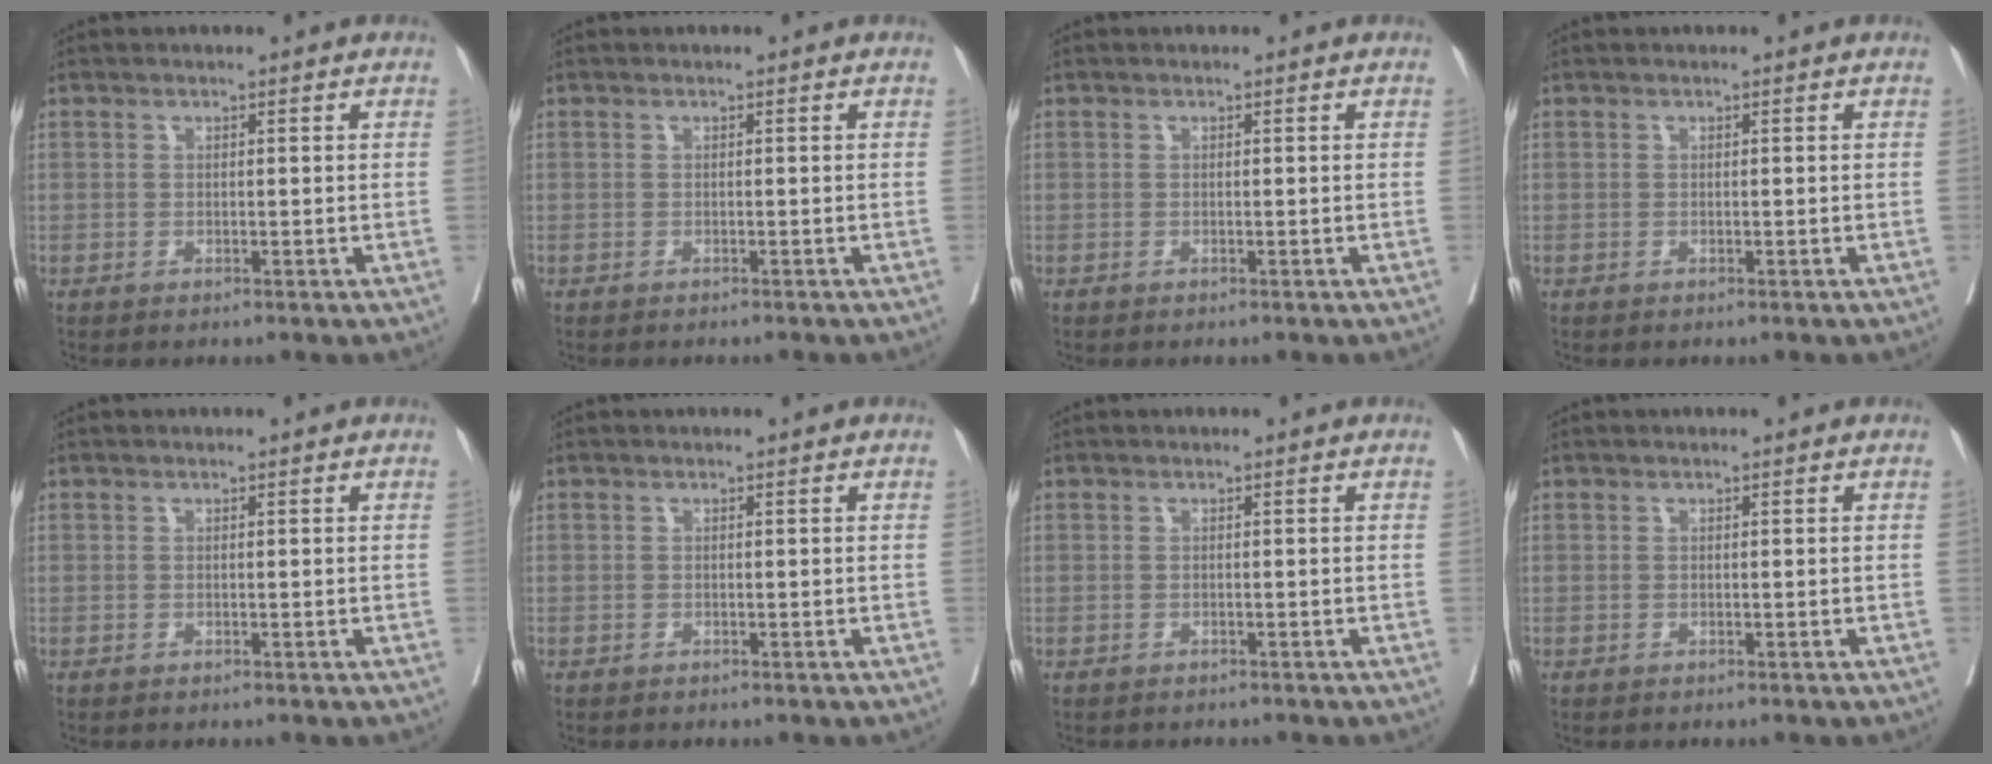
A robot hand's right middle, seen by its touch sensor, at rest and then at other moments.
{"total": 1.4, "force": [-1.3, 0.1, 0.4], "torque": [-0.006, -0.001, -0.017]}
{"total": 0.0}
{"total": 0.0}
{"total": 0.0}
{"total": 0.0}
{"total": 2.0, "force": [-1.8, 0.7, 0.4], "torque": [-0.019, -0.006, -0.025]}
{"total": 0.0}